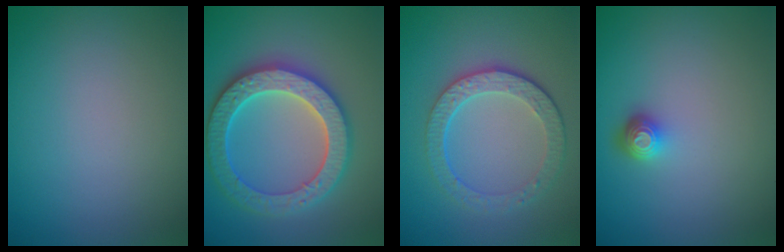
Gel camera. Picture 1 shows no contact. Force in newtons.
{"total": 6.3, "press": 6.2, "slide": 1.2}
{"total": 4.5, "press": 3.3, "slide": 3.1}
{"total": 1.7, "press": 1.3, "slide": 1.1}